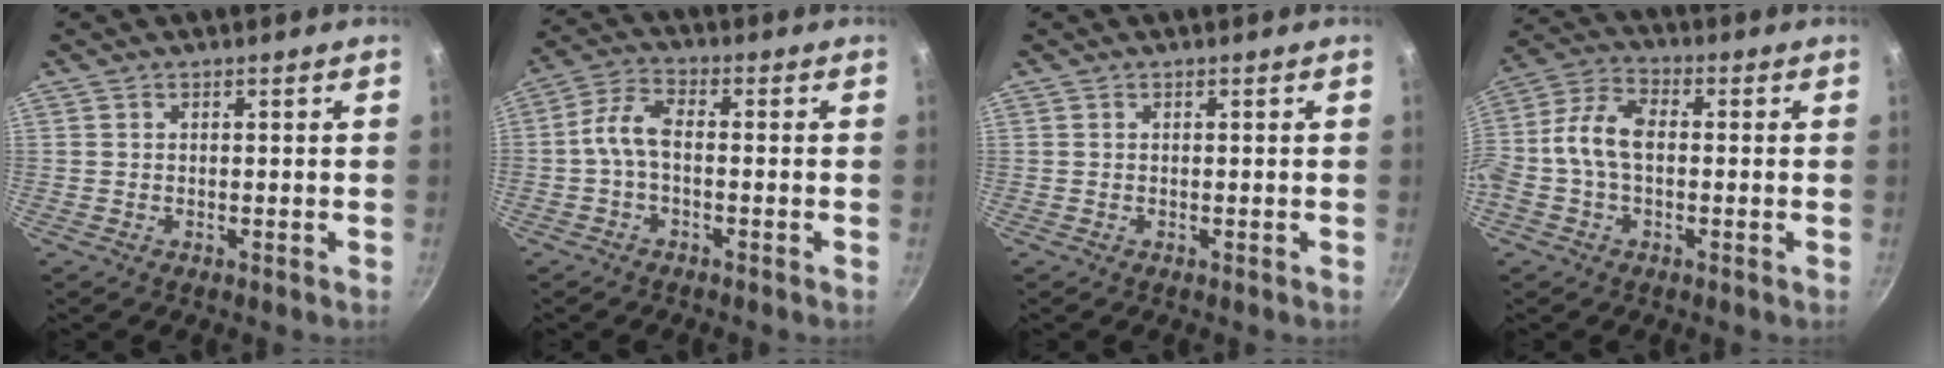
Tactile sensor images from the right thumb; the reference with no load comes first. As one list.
[{"total": 4.8, "force": [-1.4, 2.6, 3.7], "torque": [-0.081, 0.029, -0.039]}, {"total": 0.0}, {"total": 9.5, "force": [-0.4, 5.9, 7.5], "torque": [-0.146, 0.036, -0.024]}]